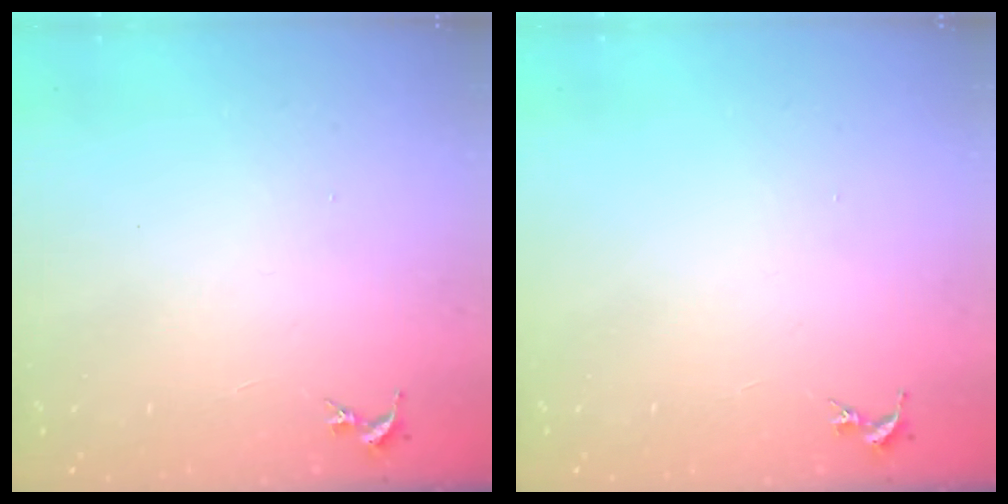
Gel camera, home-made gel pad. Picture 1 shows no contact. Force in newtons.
{"total": 0.0}